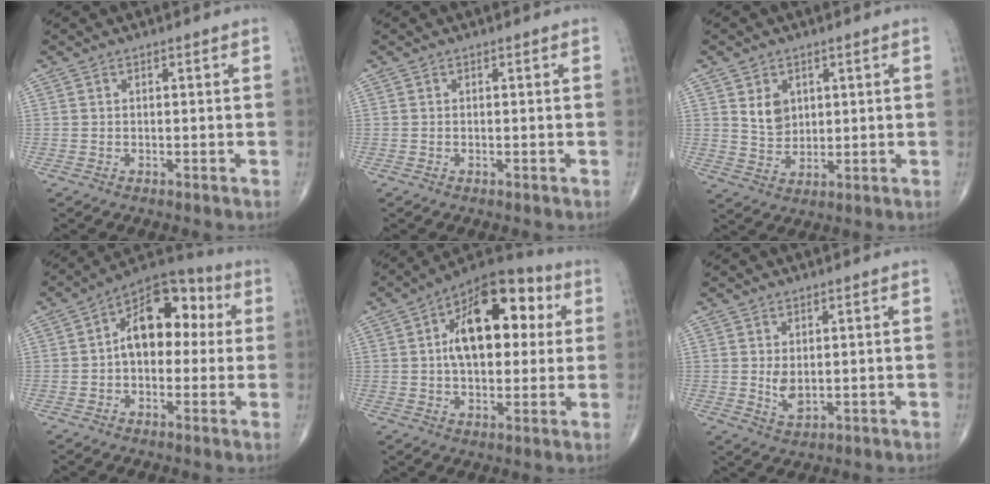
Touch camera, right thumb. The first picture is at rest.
{"total": 0.0}
{"total": 5.4, "force": [1.9, 4.1, 2.9], "torque": [-0.032, -0.018, 0.041]}
{"total": 13.7, "force": [1.6, 8.5, 10.7], "torque": [-0.127, 0.037, 0.009]}
{"total": 18.4, "force": [3.9, 10.0, 14.9], "torque": [-0.192, 0.019, 0.053]}
{"total": 3.4, "force": [0.5, 1.9, 2.8], "torque": [-0.046, -0.012, 0.018]}